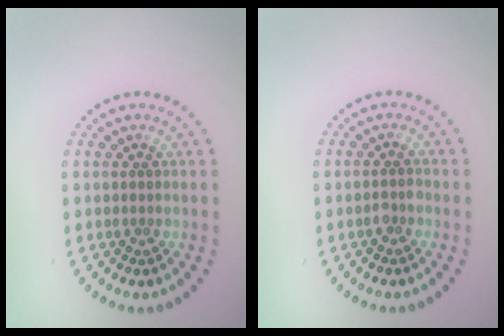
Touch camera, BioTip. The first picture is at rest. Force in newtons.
{"total": 0.9, "press": 0.9, "slide": 0.2}